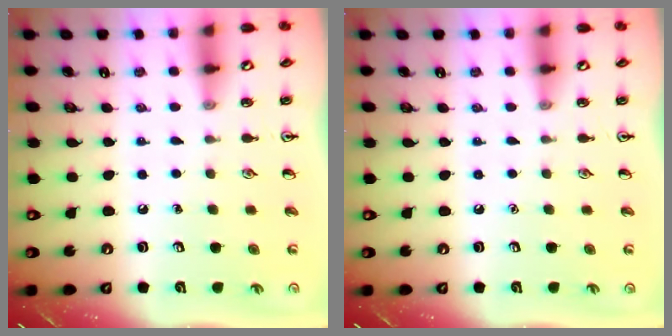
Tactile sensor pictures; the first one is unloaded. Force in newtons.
{"total": 0.0}